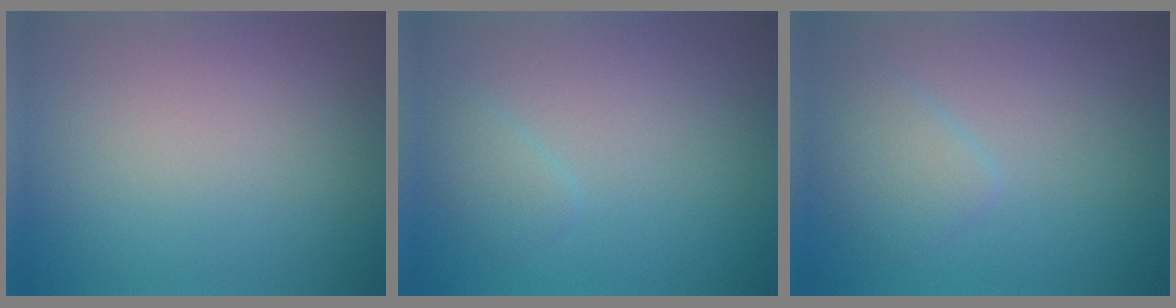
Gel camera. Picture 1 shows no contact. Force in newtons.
{"total": 1.4, "press": 1.4, "slide": 0.1}
{"total": 2.5, "press": 2.5, "slide": 0.1}